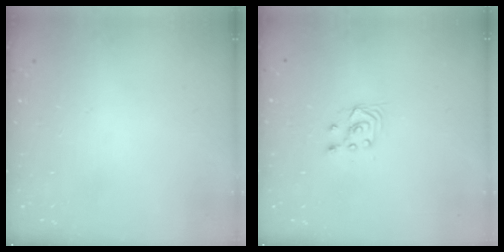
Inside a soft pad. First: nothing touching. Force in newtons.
{"total": 2.9, "press": 2.7, "slide": 1.0}